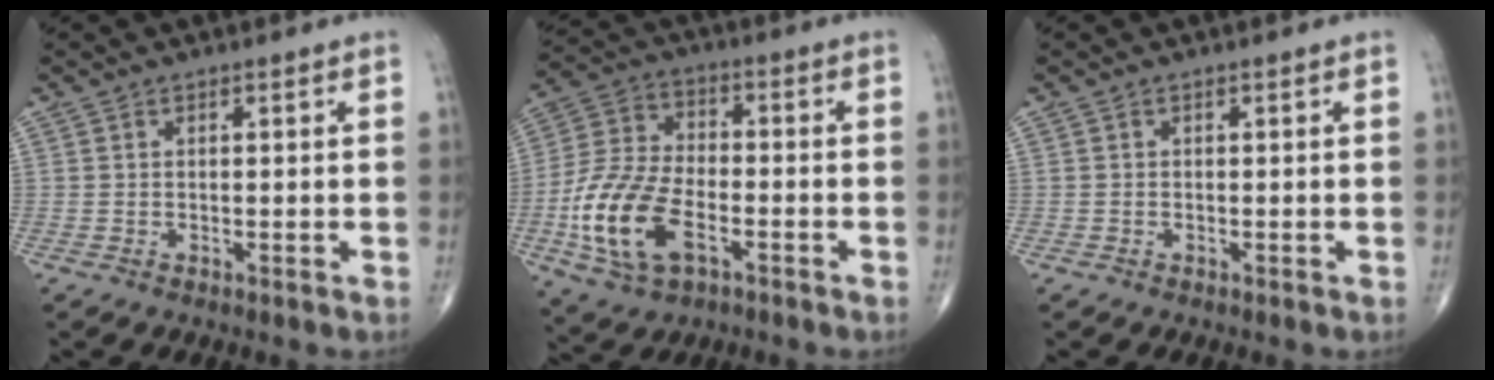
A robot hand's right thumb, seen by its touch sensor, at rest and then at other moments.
{"total": 15.8, "force": [-5.3, 8.8, 12.0], "torque": [-0.248, 0.019, -0.101]}
{"total": 0.0}